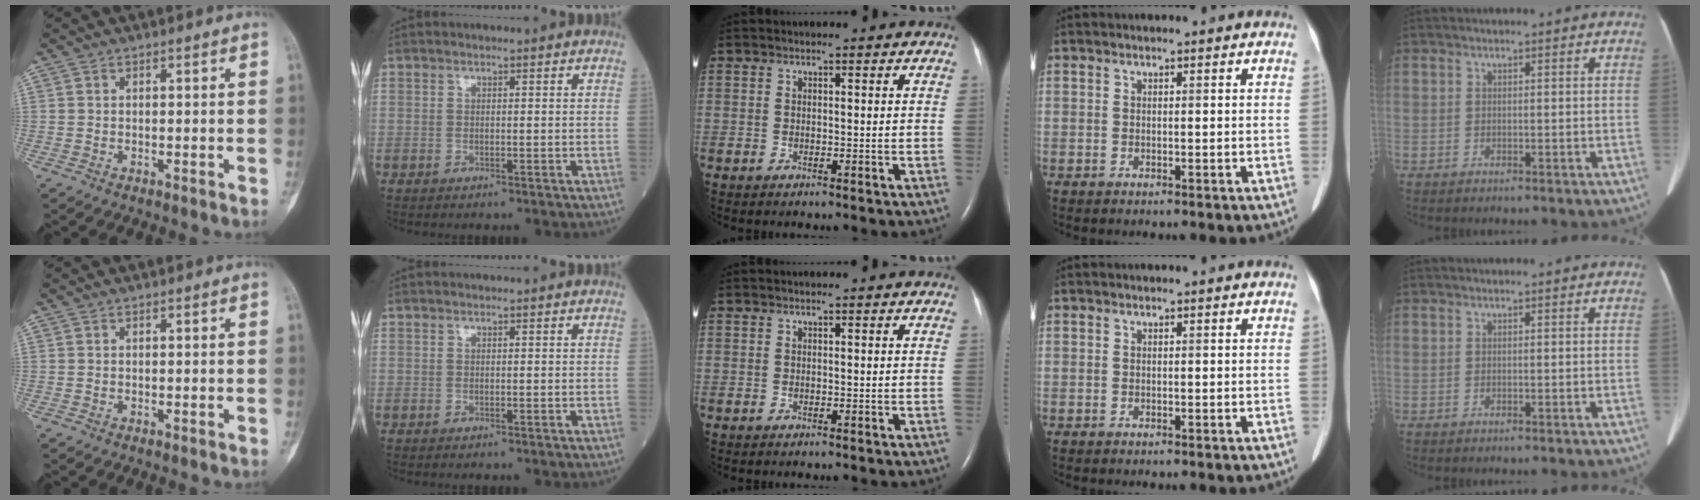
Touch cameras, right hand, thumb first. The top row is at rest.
{}